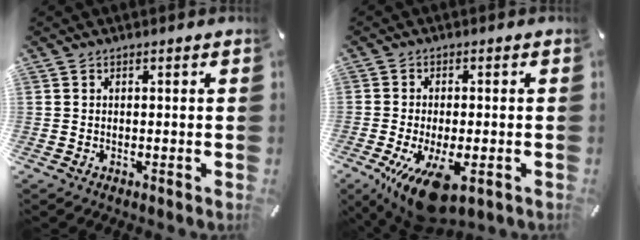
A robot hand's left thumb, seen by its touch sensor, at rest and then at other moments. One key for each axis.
{"total": 11.5, "fx": -4.6, "fy": 4.1, "fz": 9.7, "tx": -0.182, "ty": -0.006, "tz": -0.071}